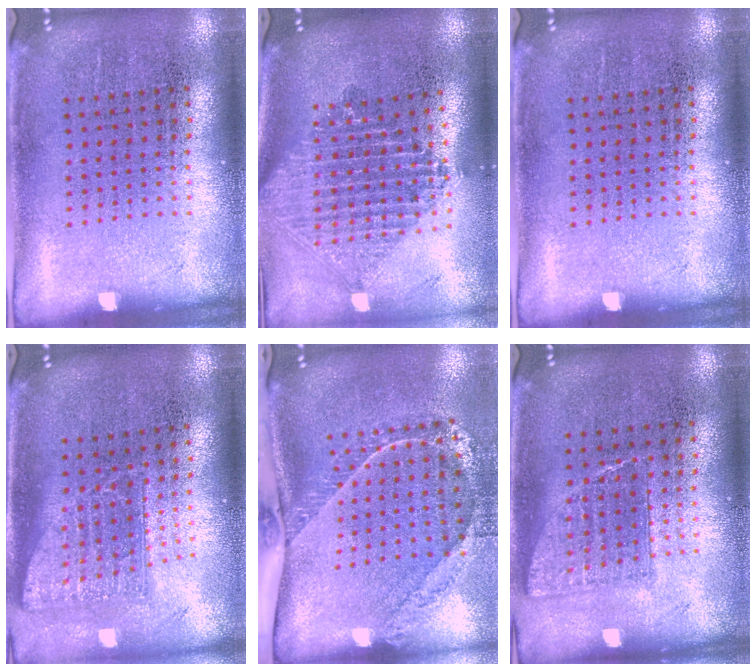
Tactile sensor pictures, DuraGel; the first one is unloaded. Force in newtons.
{"total": 2.2, "press": 1.7, "slide": 1.4}
{"total": 0.0}
{"total": 1.7, "press": 1.3, "slide": 1.1}
{"total": 2.1, "press": 1.6, "slide": 1.3}
{"total": 0.8, "press": 0.7, "slide": 0.2}